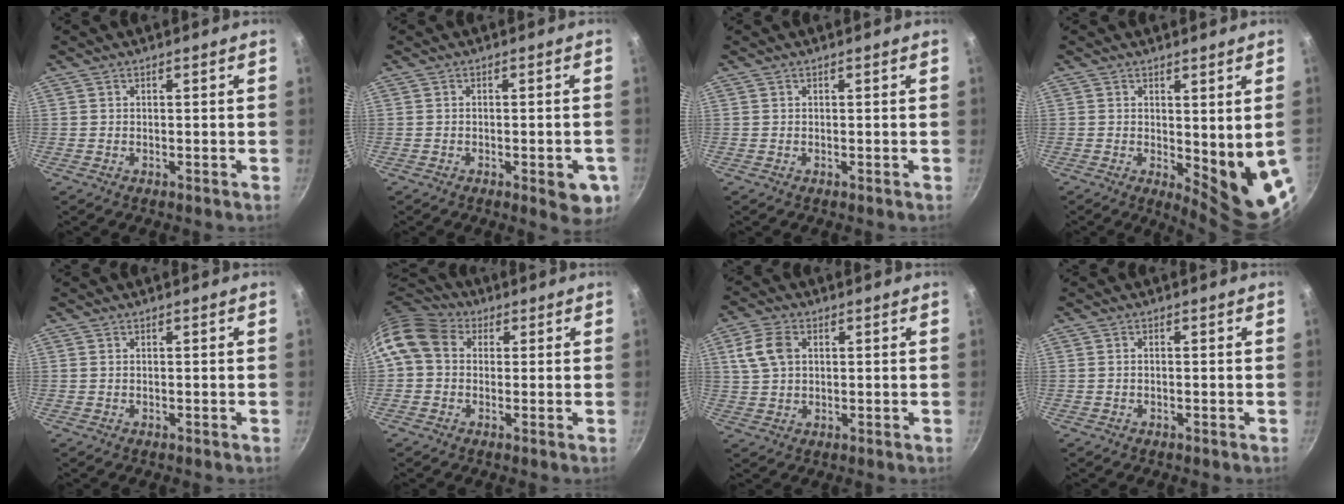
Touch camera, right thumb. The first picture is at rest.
{"total": 6.6, "force": [-2.4, 2.3, 5.7], "torque": [-0.054, 0.003, -0.028]}
{"total": 0.0}
{"total": 9.1, "force": [0.2, 2.9, 8.6], "torque": [-0.093, -0.026, 0.012]}
{"total": 0.0}
{"total": 10.0, "force": [1.5, 7.9, 5.8], "torque": [-0.101, 0.022, 0.007]}
{"total": 7.0, "force": [1.9, 4.8, 4.7], "torque": [-0.085, 0.005, 0.035]}
{"total": 0.7, "force": [-0.2, 0.4, 0.6], "torque": [-0.015, 0.006, -0.003]}